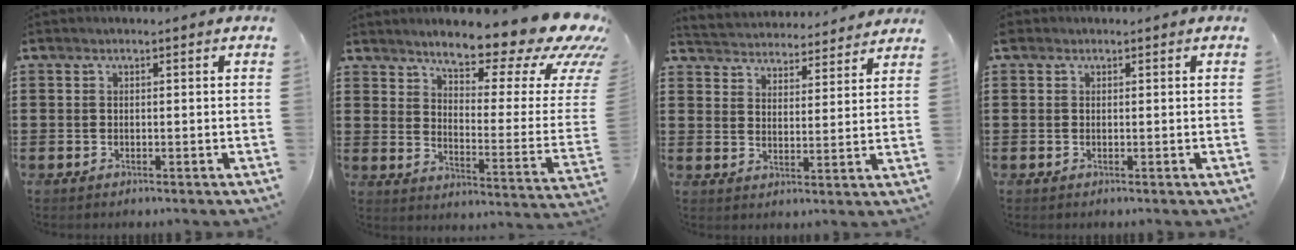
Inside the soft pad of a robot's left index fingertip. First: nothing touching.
{"total": 14.2, "force": [11.0, 2.9, 8.5], "torque": [-0.137, -0.083, 0.178]}
{"total": 3.9, "force": [3.9, 0.0, -0.6], "torque": [-0.011, -0.030, 0.065]}
{"total": 0.6, "force": [0.3, 0.5, 0.2], "torque": [-0.006, 0.005, 0.005]}